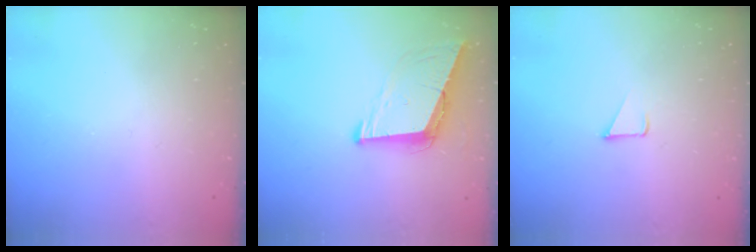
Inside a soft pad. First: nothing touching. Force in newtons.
{"total": 9.0, "press": 8.1, "slide": 3.8}
{"total": 2.4, "press": 2.4, "slide": 0.2}